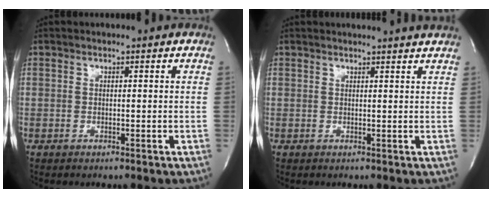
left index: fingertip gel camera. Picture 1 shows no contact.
{"total": 4.9, "force": [4.7, -0.6, 1.2], "torque": [-0.011, 0.002, 0.038]}